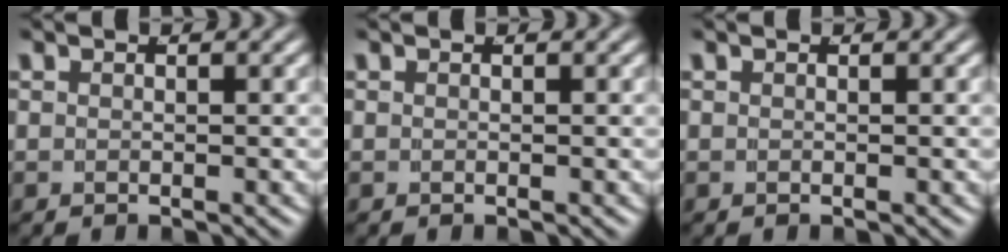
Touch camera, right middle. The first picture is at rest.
{"total": 0.0}
{"total": 0.0}